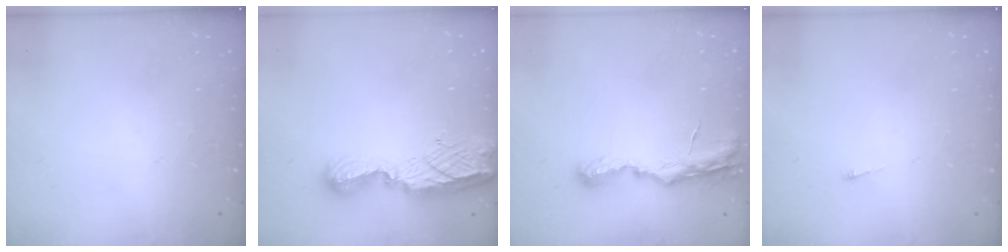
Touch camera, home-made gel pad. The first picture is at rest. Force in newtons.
{"total": 13.5, "press": 13.5, "slide": 0.9}
{"total": 7.5, "press": 7.5, "slide": 0.4}
{"total": 2.6, "press": 2.5, "slide": 0.3}